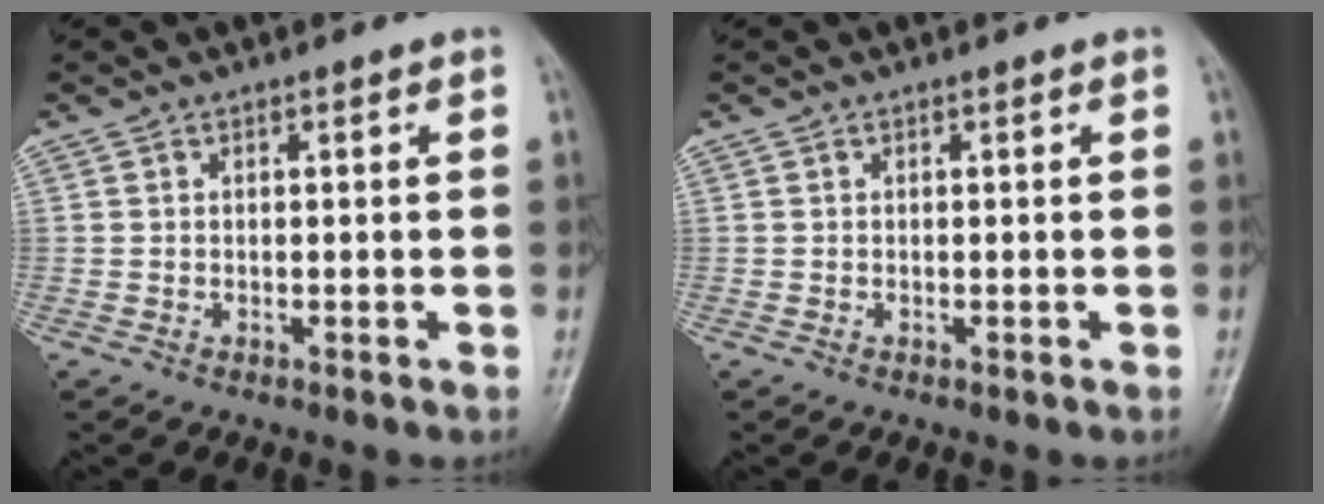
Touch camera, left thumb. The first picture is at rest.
{"total": 0.0}